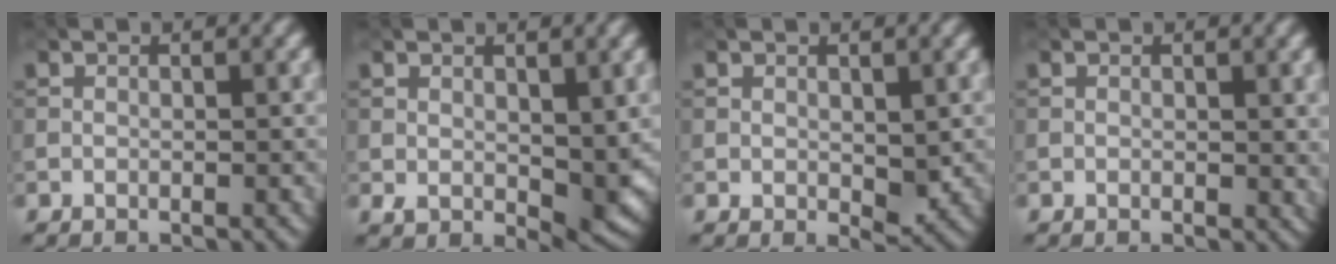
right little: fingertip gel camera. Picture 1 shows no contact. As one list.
[{"total": 3.7, "force": [0.9, 2.0, 2.9], "torque": [-0.053, -0.005, 0.019]}, {"total": 2.2, "force": [0.4, 1.3, 1.7], "torque": [-0.024, -0.006, 0.013]}, {"total": 0.7, "force": [0.7, 0.1, 0.0], "torque": [0.005, 0.007, 0.011]}]